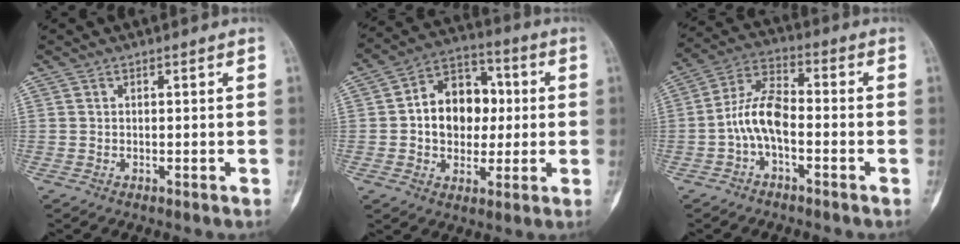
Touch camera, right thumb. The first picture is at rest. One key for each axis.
{"total": 13.8, "fx": 0.6, "fy": 10.4, "fz": 9.0, "tx": -0.094, "ty": 0.024, "tz": 0.005}
{"total": 8.7, "fx": -2.2, "fy": 4.3, "fz": 7.2, "tx": -0.141, "ty": 0.038, "tz": -0.050}